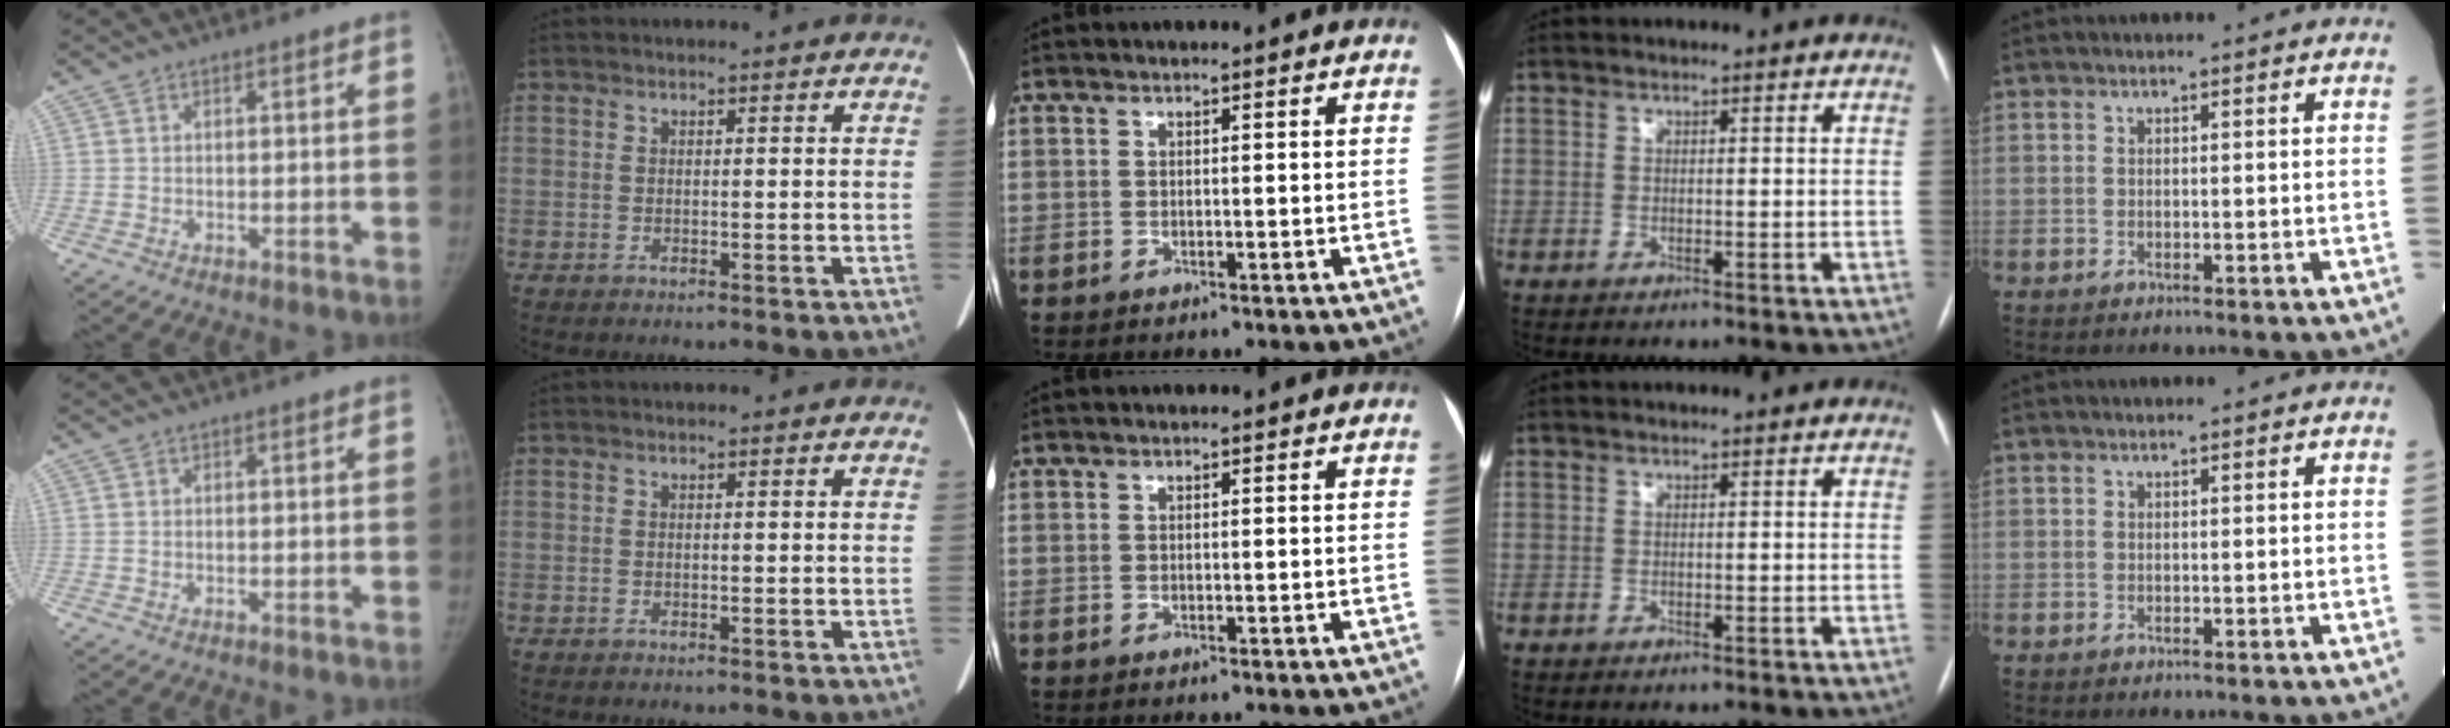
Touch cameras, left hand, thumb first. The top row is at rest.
{}